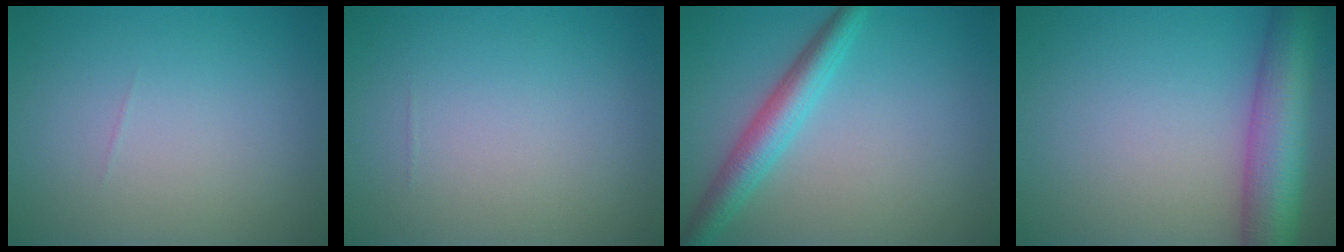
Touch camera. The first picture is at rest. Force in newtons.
{"total": 0.0}
{"total": 3.9, "press": 3.9, "slide": 0.0}
{"total": 8.4, "press": 8.4, "slide": 0.3}